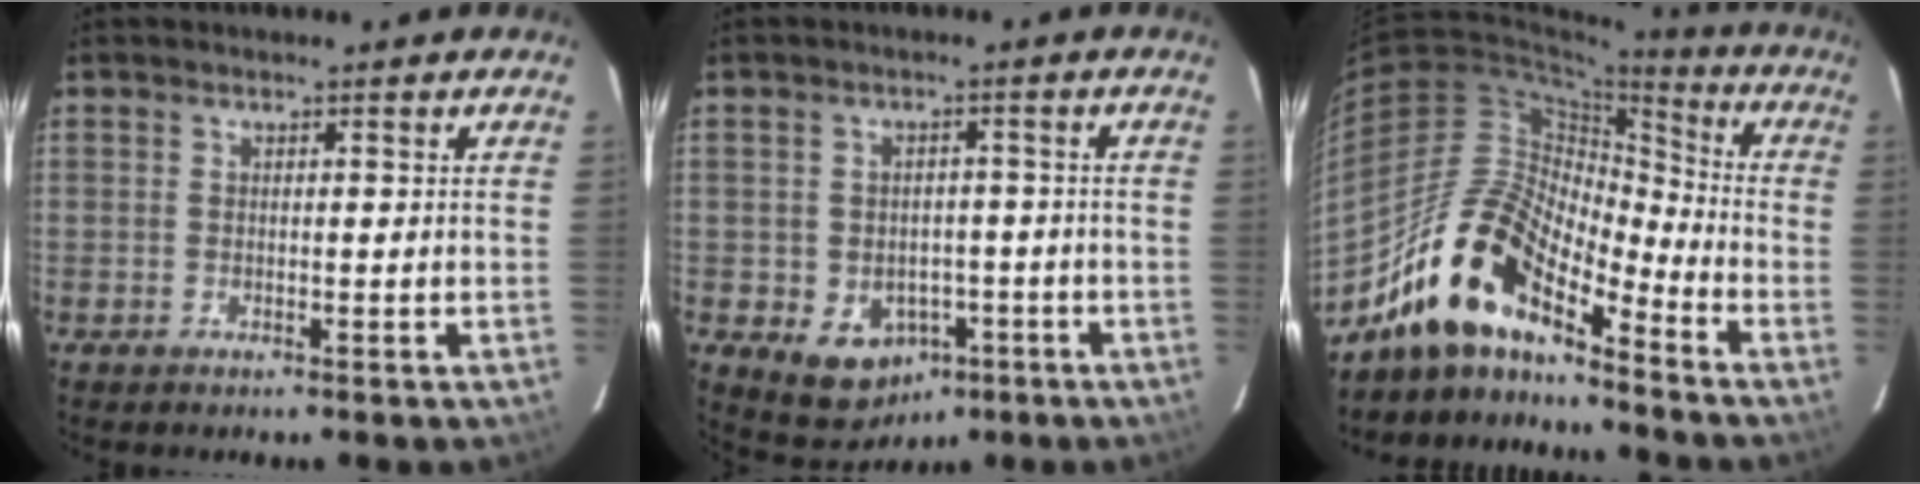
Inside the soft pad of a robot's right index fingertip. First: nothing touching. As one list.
[{"total": 8.5, "force": [-3.7, 7.0, 3.2], "torque": [-0.069, 0.014, -0.025]}, {"total": 15.6, "force": [-12.3, 4.9, 8.3], "torque": [-0.149, 0.005, -0.248]}]